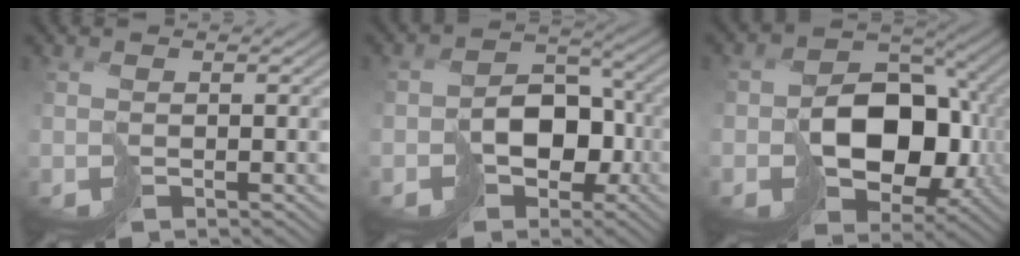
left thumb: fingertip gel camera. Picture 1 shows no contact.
{"total": 7.0, "force": [-2.9, 5.2, 3.7], "torque": [-0.043, -0.005, -0.048]}
{"total": 12.1, "force": [-2.0, 8.9, 8.0], "torque": [-0.110, -0.013, -0.030]}